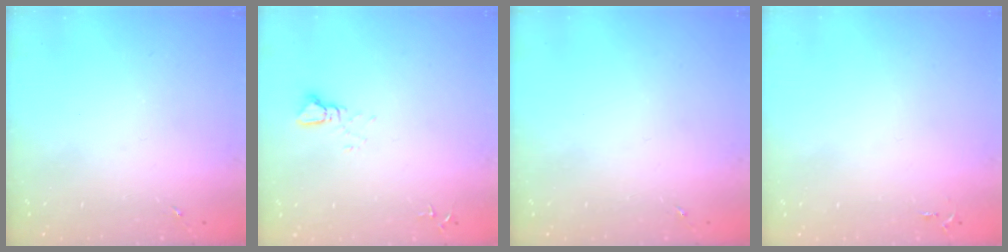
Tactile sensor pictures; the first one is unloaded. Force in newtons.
{"total": 2.2, "press": 2.2, "slide": 0.1}
{"total": 0.0}
{"total": 2.8, "press": 2.8, "slide": 0.4}